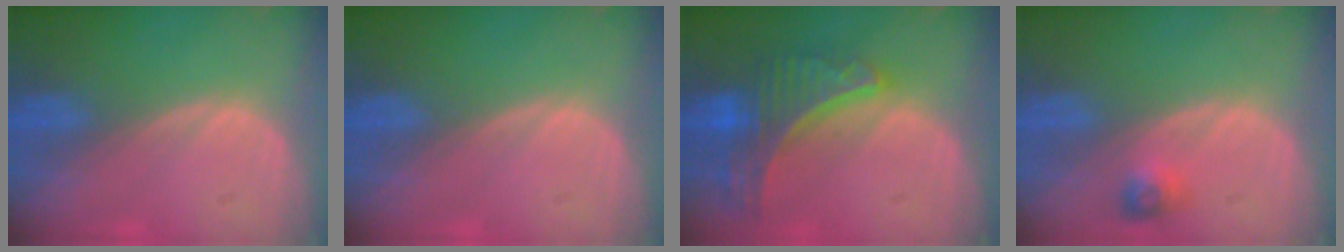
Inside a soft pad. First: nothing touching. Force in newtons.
{"total": 0.0}
{"total": 8.9, "press": 7.8, "slide": 4.3}
{"total": 2.5, "press": 2.3, "slide": 1.0}